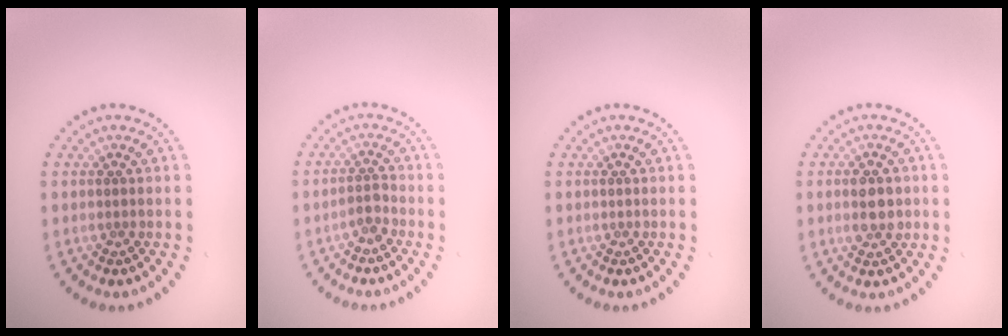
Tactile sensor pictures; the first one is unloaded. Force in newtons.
{"total": 1.6, "press": 1.2, "slide": 1.0}
{"total": 0.0}
{"total": 2.9, "press": 2.9, "slide": 0.1}